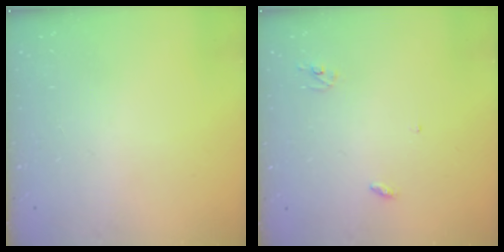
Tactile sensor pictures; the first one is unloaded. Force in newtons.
{"total": 2.8, "press": 2.8, "slide": 0.2}